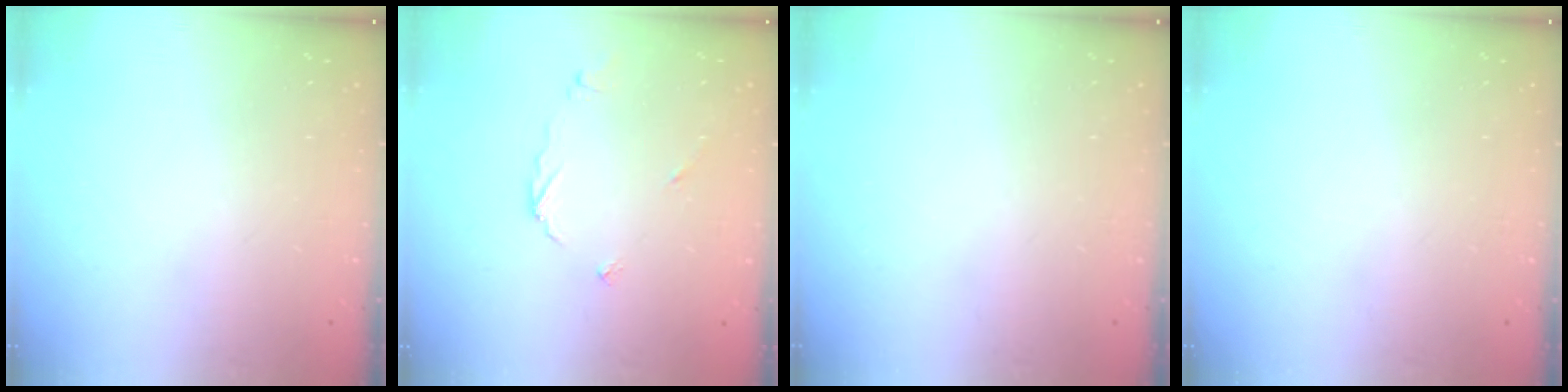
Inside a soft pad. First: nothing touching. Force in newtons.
{"total": 3.6, "press": 3.5, "slide": 0.4}
{"total": 0.0}
{"total": 0.0}